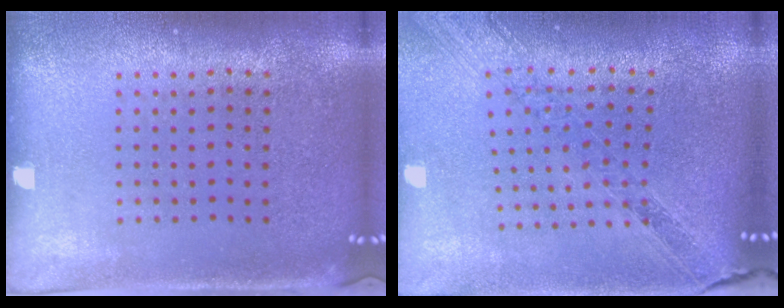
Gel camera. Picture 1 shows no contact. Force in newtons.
{"total": 1.2, "press": 1.2, "slide": 0.3}